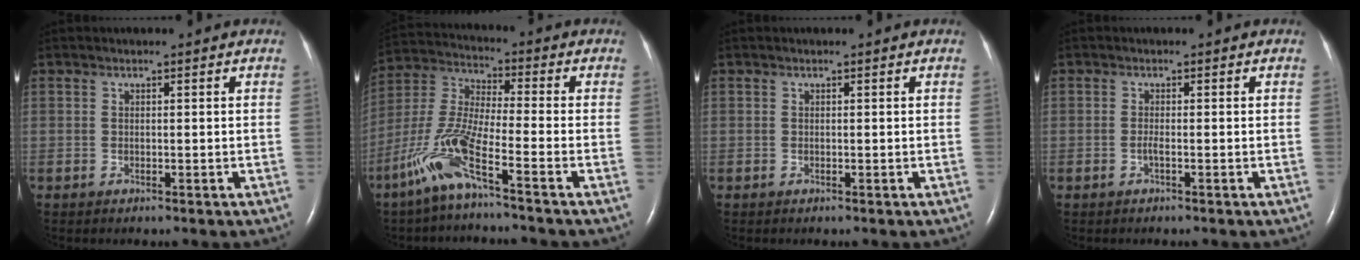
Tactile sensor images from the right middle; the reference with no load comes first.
{"total": 10.5, "force": [-6.1, 0.4, 8.5], "torque": [-0.197, -0.013, -0.133]}
{"total": 0.0}
{"total": 0.7, "force": [-0.3, -0.1, 0.6], "torque": [-0.015, 0.001, -0.008]}